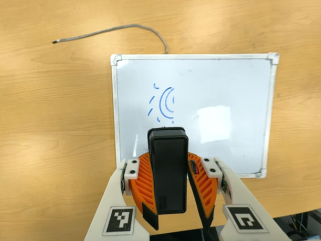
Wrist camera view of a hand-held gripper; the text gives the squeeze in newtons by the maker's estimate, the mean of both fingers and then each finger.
{"total": 9.4, "left": 9.0, "right": 9.8}